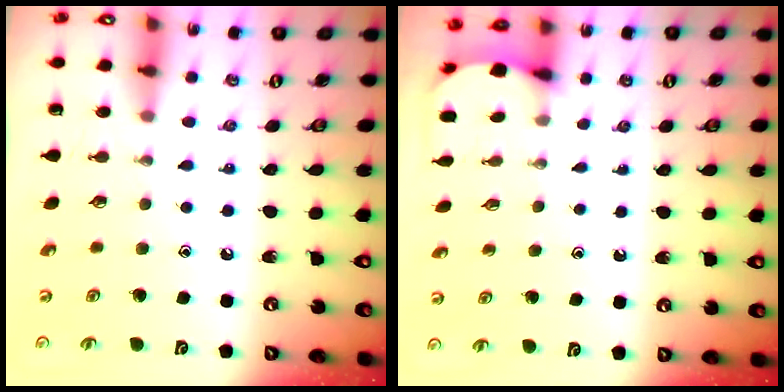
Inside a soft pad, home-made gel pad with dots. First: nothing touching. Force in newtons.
{"total": 2.7, "press": 2.7, "slide": 0.3}